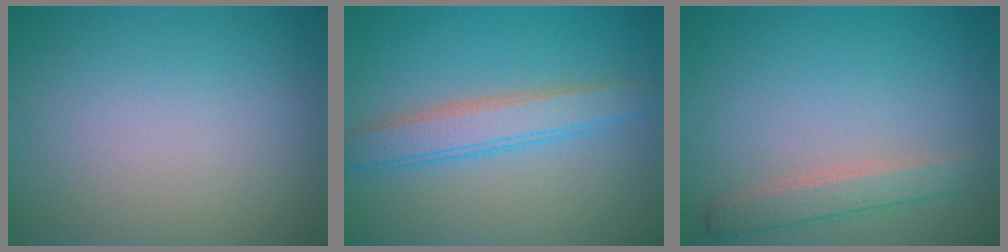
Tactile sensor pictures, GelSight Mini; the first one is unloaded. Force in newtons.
{"total": 3.7, "press": 3.7, "slide": 0.1}
{"total": 2.3, "press": 2.3, "slide": 0.1}